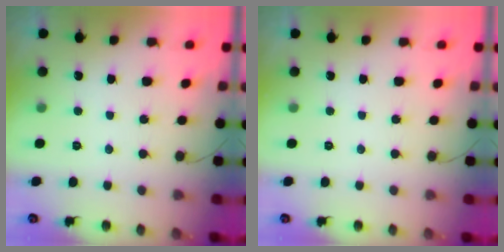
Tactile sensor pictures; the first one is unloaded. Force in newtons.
{"total": 0.0}